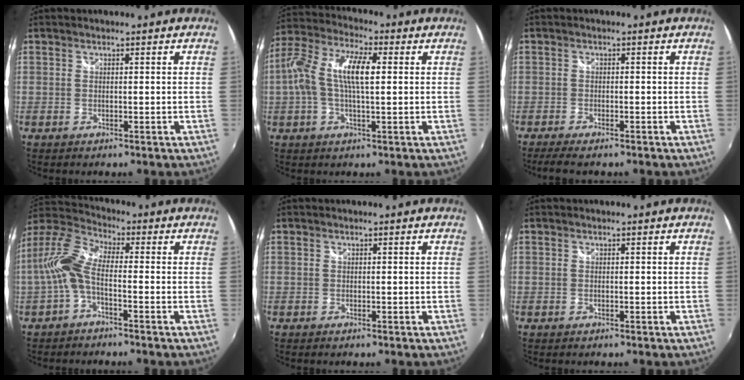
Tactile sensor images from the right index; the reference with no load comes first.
{"total": 12.2, "force": [1.2, 4.1, 11.5], "torque": [-0.232, 0.021, 0.016]}
{"total": 5.1, "force": [-4.0, 1.2, 2.8], "torque": [-0.066, -0.022, -0.071]}
{"total": 8.6, "force": [-1.6, 3.3, 7.8], "torque": [-0.178, 0.018, -0.037]}
{"total": 0.0}
{"total": 0.0}